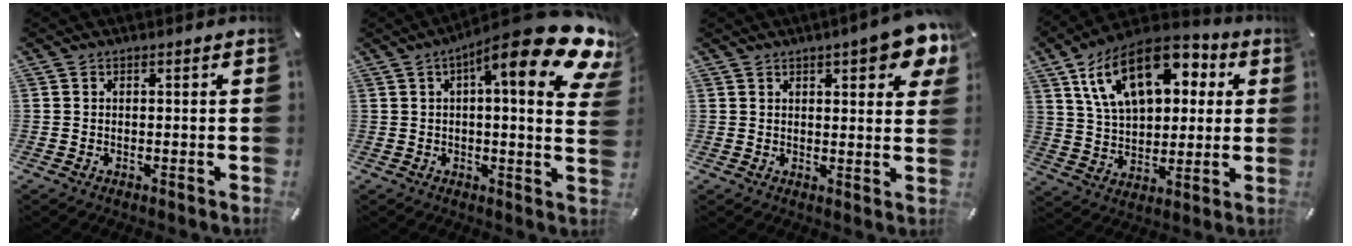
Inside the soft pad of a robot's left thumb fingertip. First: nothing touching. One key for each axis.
{"total": 19.2, "fx": 9.7, "fy": 4.5, "fz": 16.0, "tx": -0.224, "ty": -0.071, "tz": 0.144}
{"total": 7.1, "fx": 4.3, "fy": 2.9, "fz": 4.8, "tx": -0.060, "ty": -0.015, "tz": 0.073}
{"total": 20.0, "fx": 9.0, "fy": 12.1, "fz": 13.1, "tx": -0.253, "ty": -0.025, "tz": 0.158}